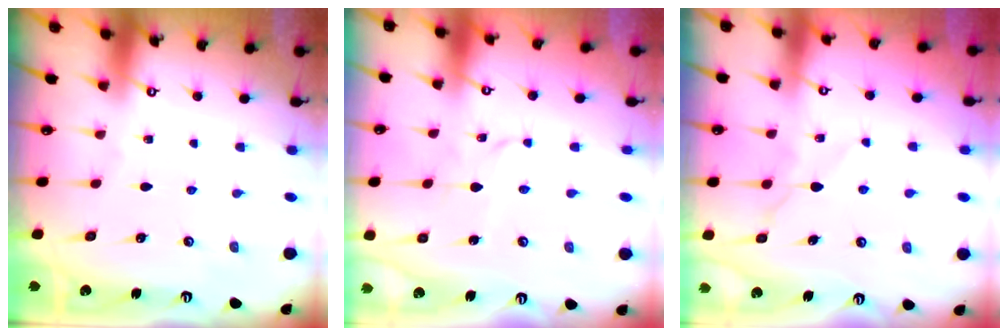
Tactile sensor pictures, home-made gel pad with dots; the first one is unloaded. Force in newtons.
{"total": 2.4, "press": 2.4, "slide": 0.3}
{"total": 6.4, "press": 6.3, "slide": 0.8}